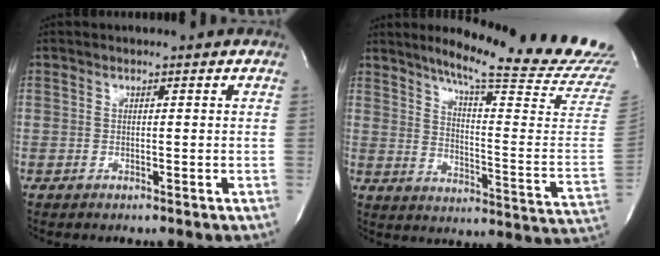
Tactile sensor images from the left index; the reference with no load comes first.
{"total": 24.4, "force": [21.0, -1.2, 12.3], "torque": [-0.185, -0.115, 0.261]}